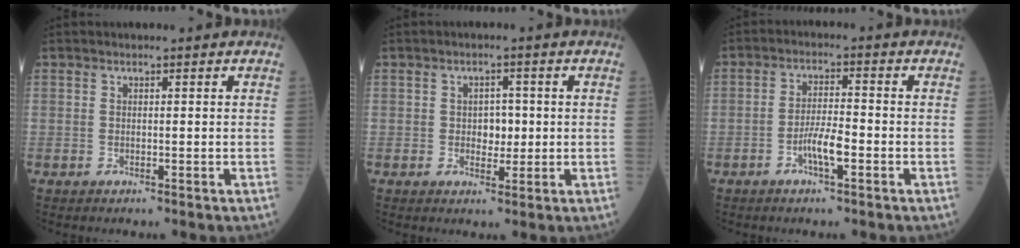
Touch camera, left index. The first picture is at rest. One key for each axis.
{"total": 3.2, "fx": 0.0, "fy": 2.1, "fz": 2.3, "tx": -0.029, "ty": 0.006, "tz": 0.002}
{"total": 4.6, "fx": -2.1, "fy": 0.8, "fz": 4.0, "tx": -0.080, "ty": 0.002, "tz": -0.041}